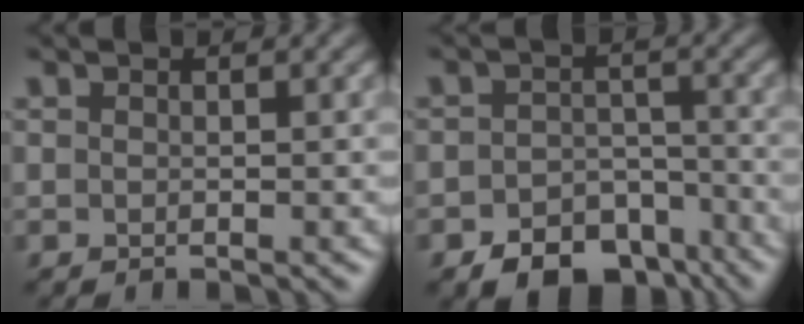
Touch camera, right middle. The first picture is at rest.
{"total": 6.4, "force": [-4.7, 3.6, 2.6], "torque": [-0.033, -0.005, -0.077]}